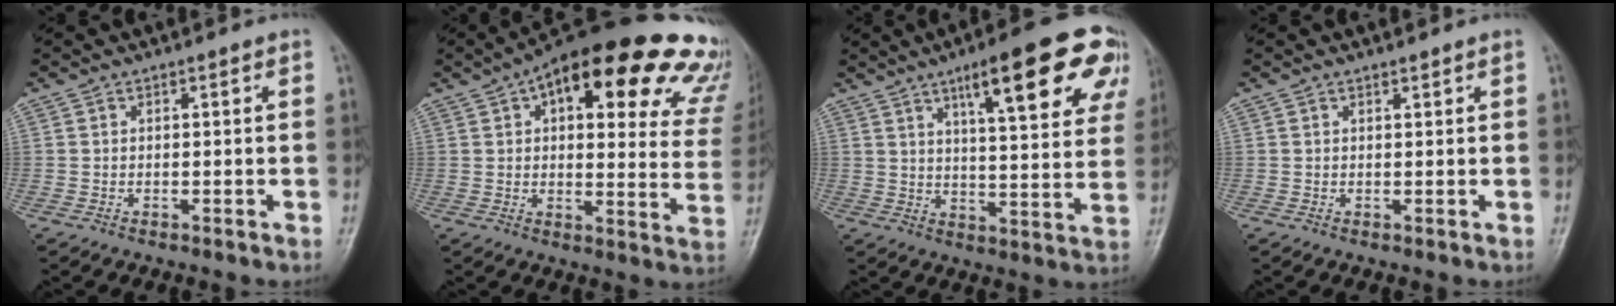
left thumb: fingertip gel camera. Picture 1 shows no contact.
{"total": 29.9, "force": [17.6, 11.2, 21.4], "torque": [-0.231, -0.018, 0.215]}
{"total": 20.4, "force": [10.6, 5.2, 16.7], "torque": [-0.197, -0.021, 0.146]}
{"total": 0.6, "force": [0.5, 0.1, 0.2], "torque": [-0.006, -0.005, 0.009]}